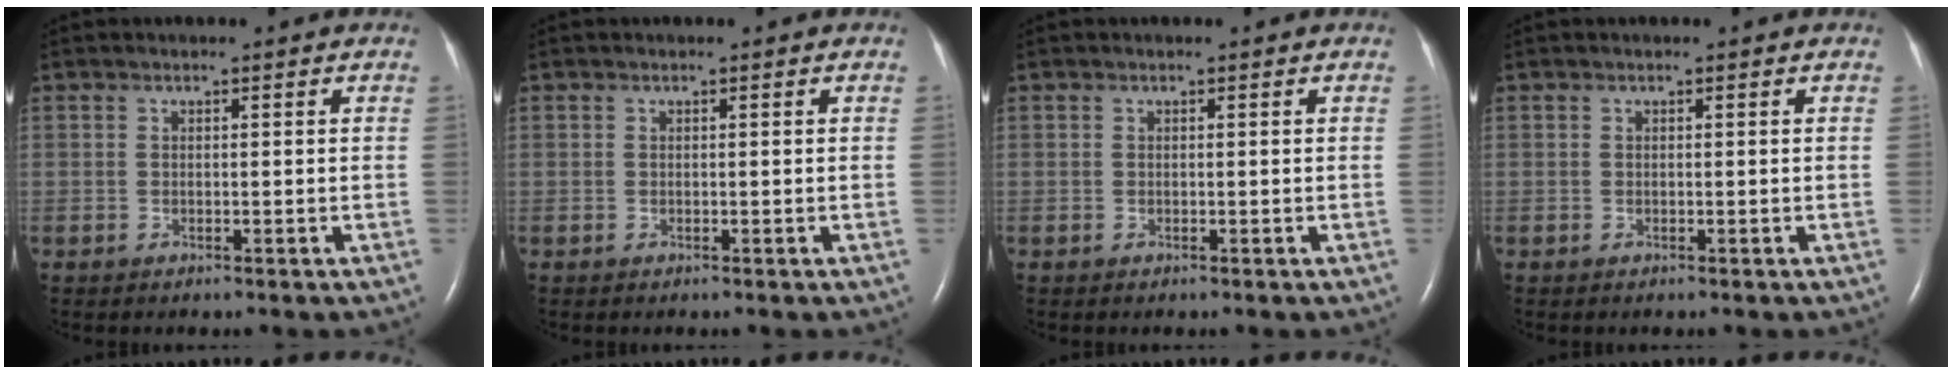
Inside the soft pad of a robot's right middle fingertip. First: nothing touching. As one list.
[{"total": 0.0}, {"total": 0.0}, {"total": 0.0}]